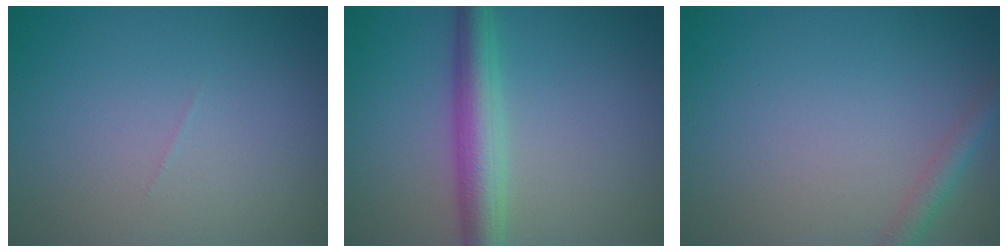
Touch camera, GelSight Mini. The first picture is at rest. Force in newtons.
{"total": 4.5, "press": 4.5, "slide": 0.1}
{"total": 1.9, "press": 1.9, "slide": 0.1}